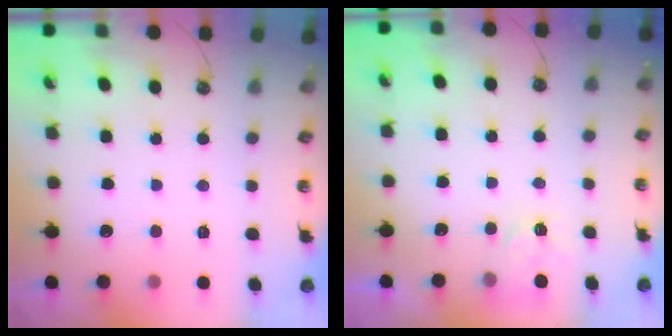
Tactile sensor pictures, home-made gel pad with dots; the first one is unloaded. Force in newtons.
{"total": 3.9, "press": 3.8, "slide": 0.4}